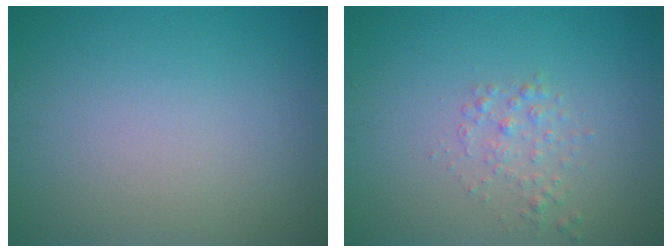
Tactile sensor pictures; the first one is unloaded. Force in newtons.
{"total": 1.4, "press": 1.4, "slide": 0.1}